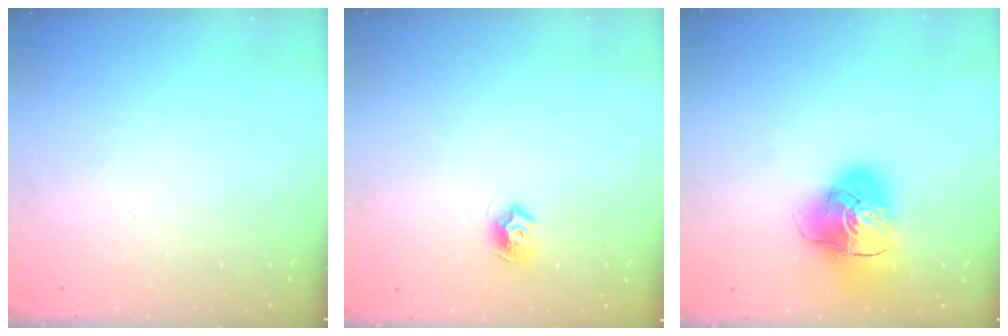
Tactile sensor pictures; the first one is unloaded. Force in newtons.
{"total": 8.2, "press": 8.1, "slide": 0.5}
{"total": 15.2, "press": 15.0, "slide": 2.2}